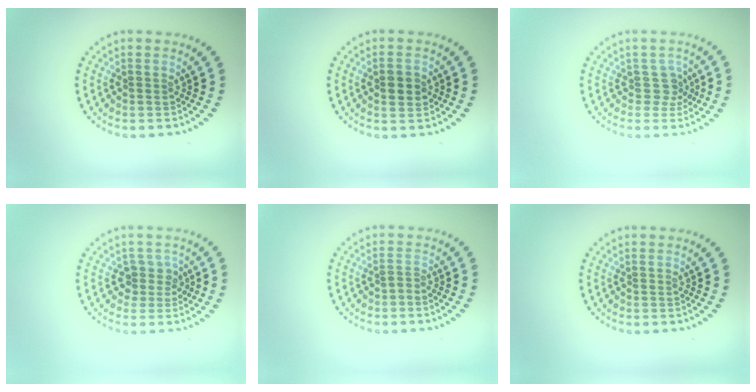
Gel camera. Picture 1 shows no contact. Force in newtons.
{"total": 2.5, "press": 2.5, "slide": 0.2}
{"total": 1.7, "press": 1.3, "slide": 1.1}
{"total": 2.0, "press": 1.6, "slide": 1.2}
{"total": 0.5, "press": 0.2, "slide": 0.5}
{"total": 0.0}